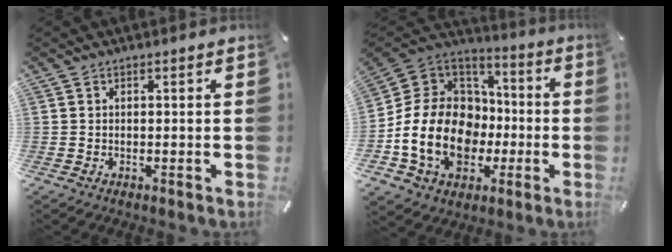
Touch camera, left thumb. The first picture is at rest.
{"total": 20.6, "force": [-4.8, 16.1, 12.0], "torque": [-0.270, 0.012, -0.075]}